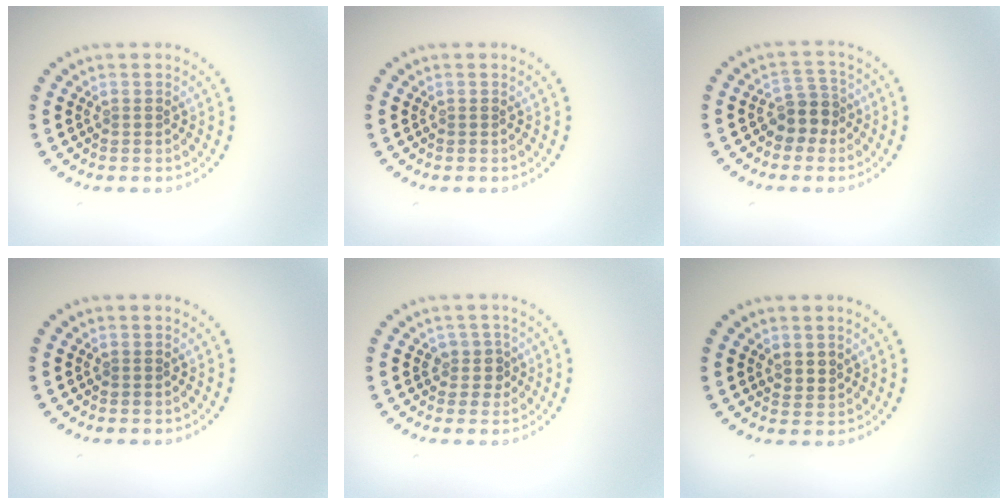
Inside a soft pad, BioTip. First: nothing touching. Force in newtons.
{"total": 0.0}
{"total": 2.7, "press": 2.2, "slide": 1.5}
{"total": 0.0}
{"total": 1.8, "press": 1.5, "slide": 1.1}
{"total": 1.5, "press": 1.4, "slide": 0.7}